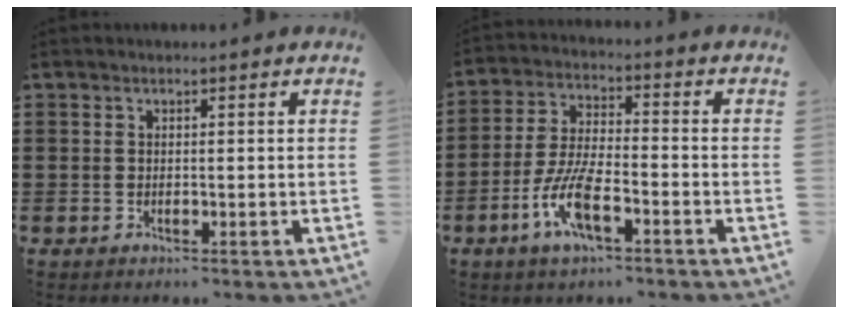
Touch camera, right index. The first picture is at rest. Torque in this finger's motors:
{"motor_torque": [2.14, 0.00, 0.83, 0.21]}